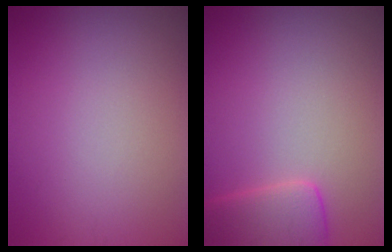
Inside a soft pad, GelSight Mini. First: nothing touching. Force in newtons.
{"total": 3.7, "press": 3.7, "slide": 0.4}